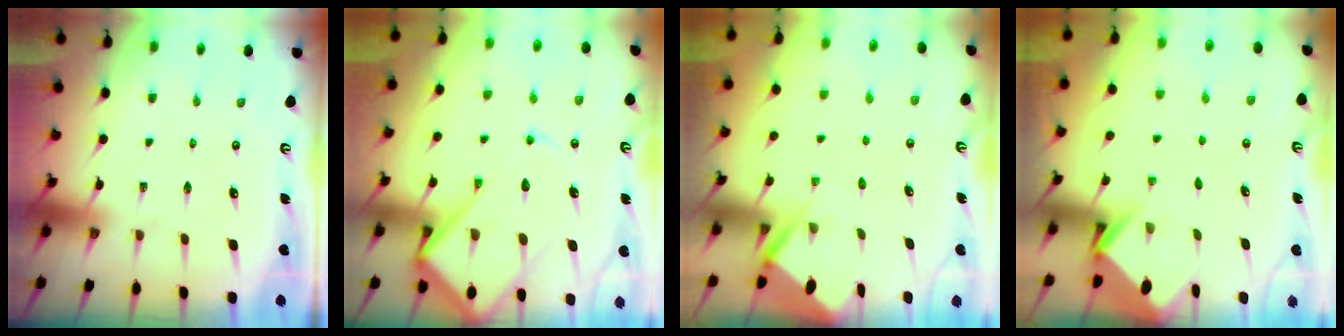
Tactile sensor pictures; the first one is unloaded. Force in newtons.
{"total": 17.7, "press": 17.6, "slide": 1.8}
{"total": 3.6, "press": 3.6, "slide": 0.3}
{"total": 3.8, "press": 3.8, "slide": 0.2}